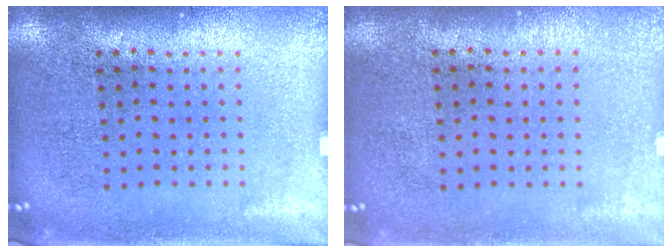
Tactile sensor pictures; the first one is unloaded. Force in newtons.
{"total": 0.0}